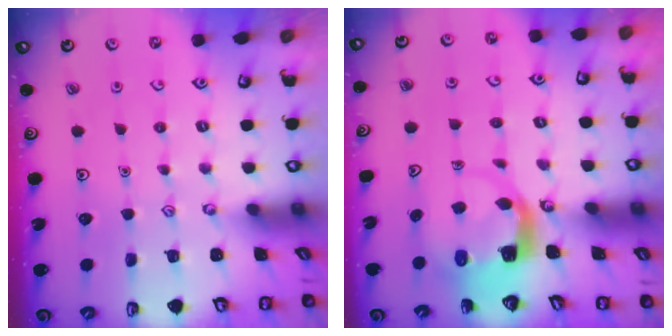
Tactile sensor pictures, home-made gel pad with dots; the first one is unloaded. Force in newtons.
{"total": 4.5, "press": 4.5, "slide": 0.6}